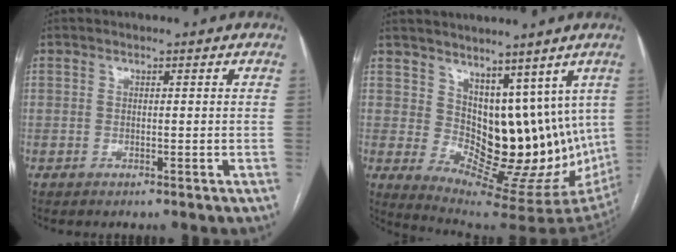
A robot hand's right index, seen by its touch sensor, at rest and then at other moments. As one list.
[{"total": 12.9, "force": [4.8, 7.3, 9.5], "torque": [-0.127, -0.001, 0.096]}]